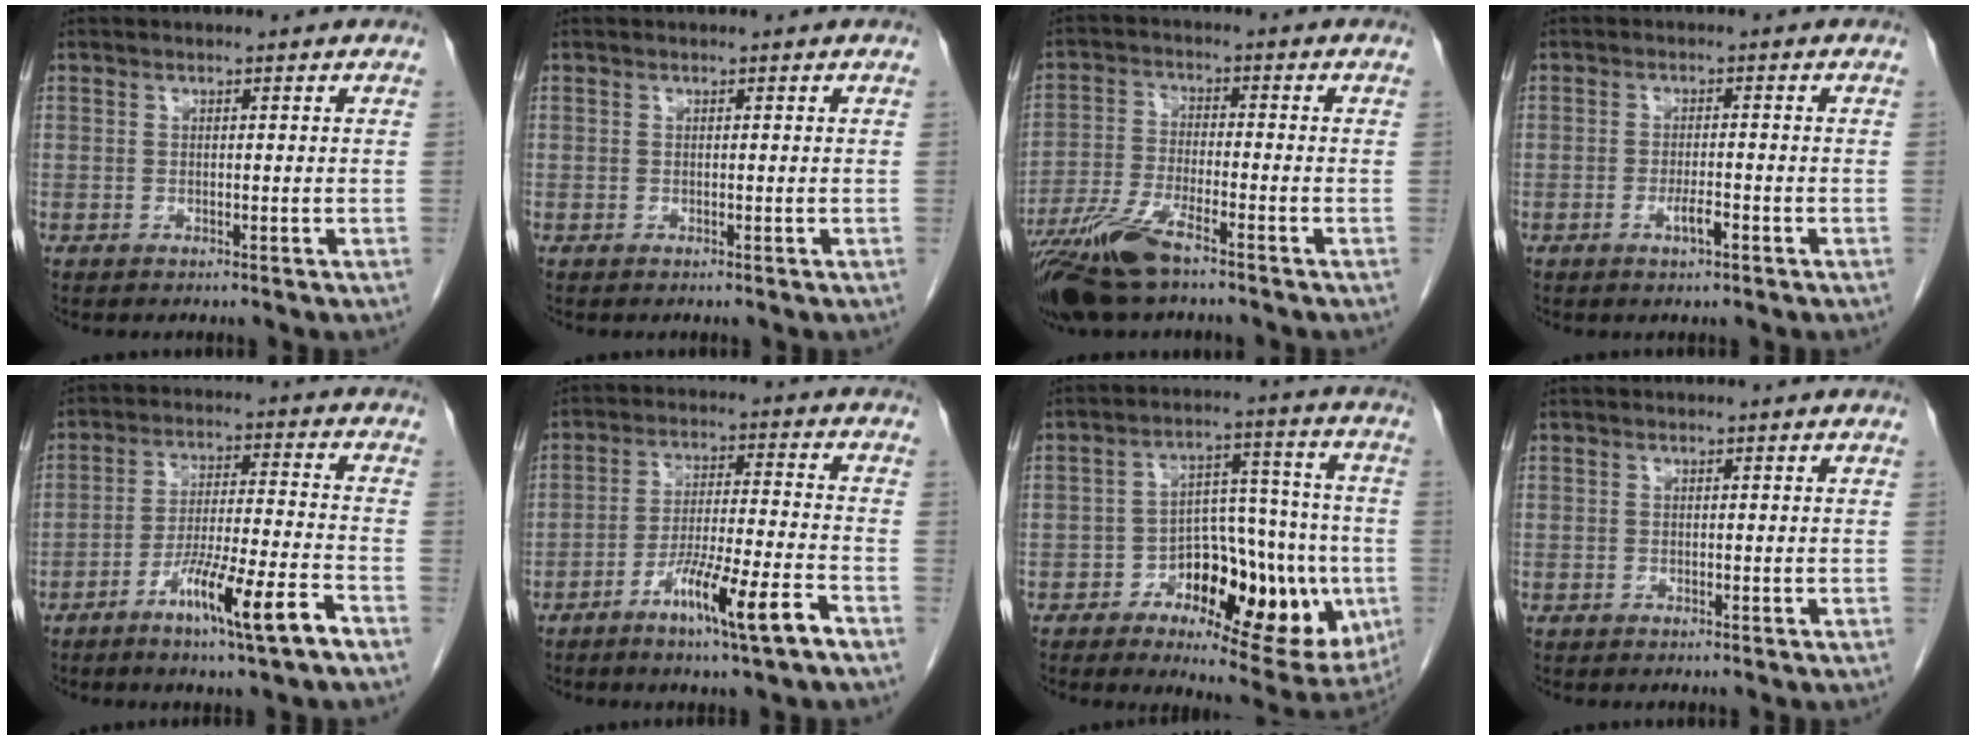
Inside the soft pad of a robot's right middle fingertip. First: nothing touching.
{"total": 0.0}
{"total": 10.4, "force": [-7.2, 1.9, 7.2], "torque": [-0.148, -0.020, -0.135]}
{"total": 2.5, "force": [-1.2, 0.4, 2.1], "torque": [-0.036, 0.000, -0.021]}
{"total": 10.4, "force": [-6.2, -0.4, 8.3], "torque": [-0.144, -0.007, -0.107]}
{"total": 9.9, "force": [-5.9, -0.4, 8.0], "torque": [-0.139, -0.007, -0.103]}
{"total": 18.0, "force": [-5.6, 7.6, 15.4], "torque": [-0.201, 0.017, -0.074]}
{"total": 0.0}